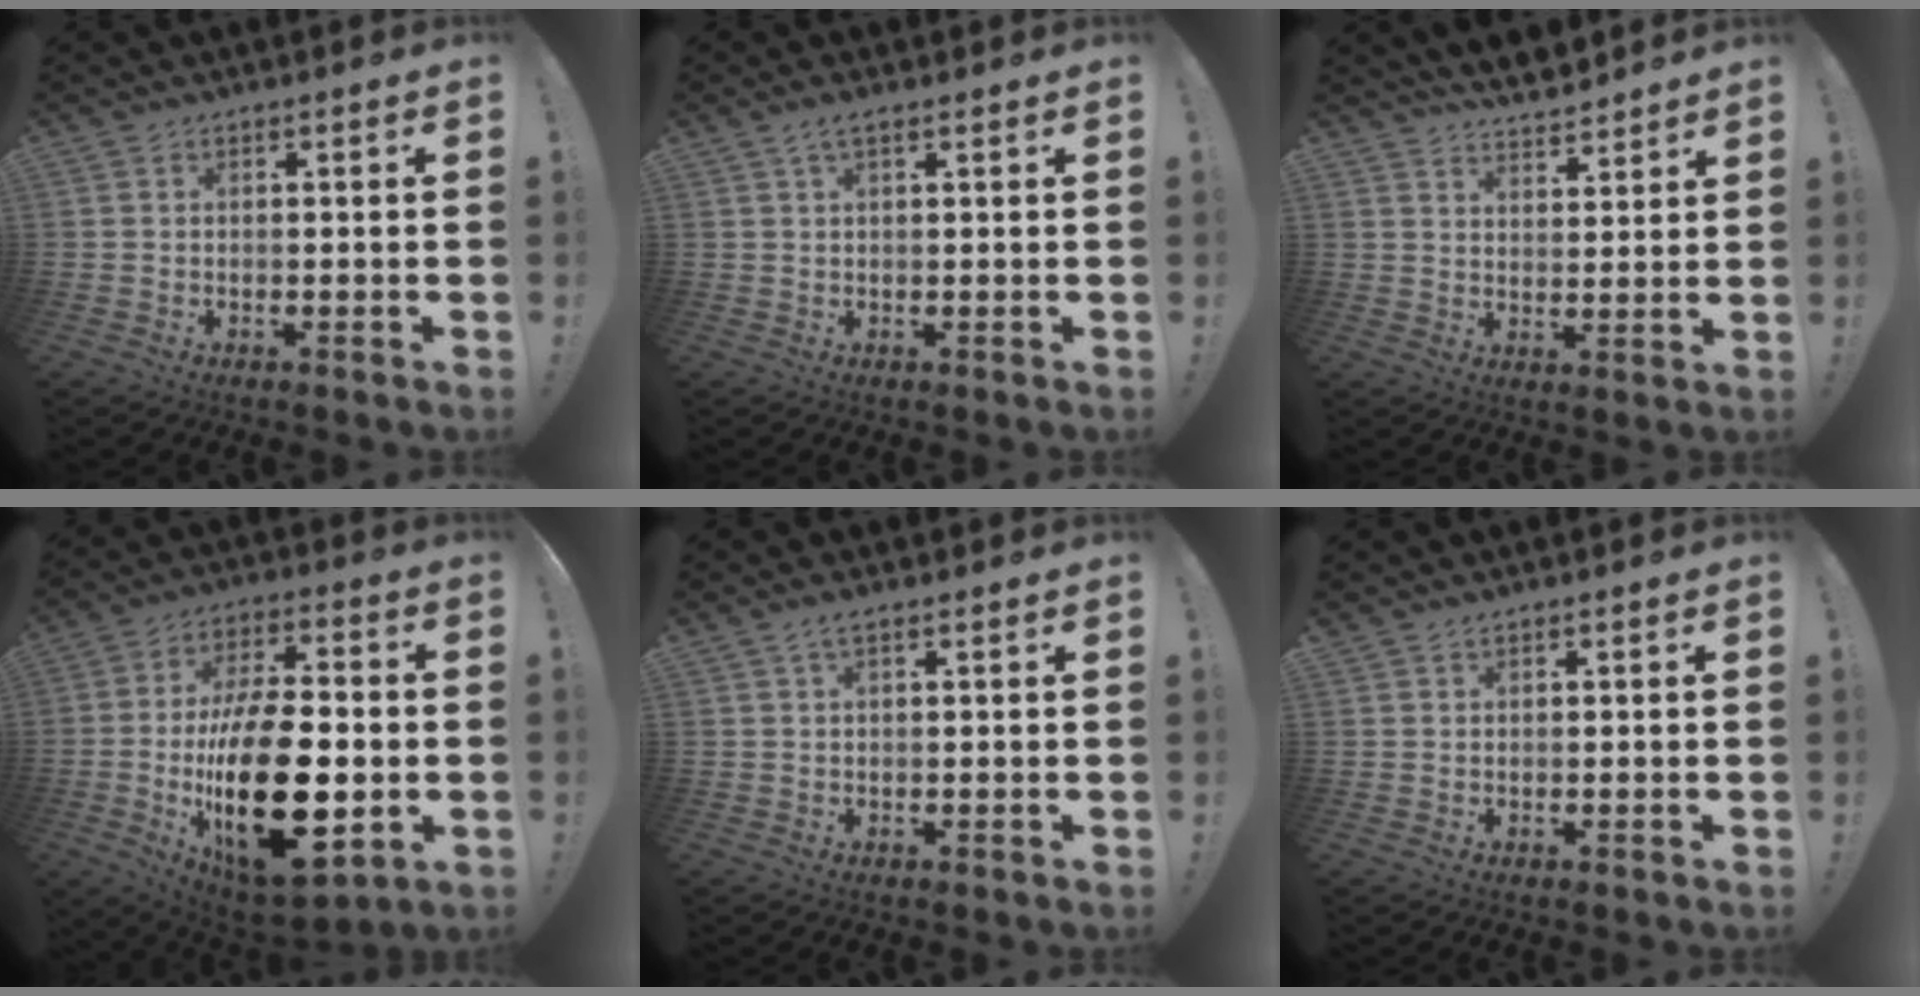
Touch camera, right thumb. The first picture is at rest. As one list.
[{"total": 2.5, "force": [1.5, 0.4, 2.0], "torque": [-0.036, -0.001, 0.025]}, {"total": 6.5, "force": [6.0, 1.5, 2.1], "torque": [-0.029, -0.047, 0.107]}, {"total": 29.2, "force": [-4.5, 14.9, 24.7], "torque": [-0.442, 0.014, -0.057]}, {"total": 2.1, "force": [1.3, 0.3, 1.6], "torque": [-0.028, -0.001, 0.023]}, {"total": 1.0, "force": [0.9, 0.3, 0.3], "torque": [-0.001, -0.003, 0.016]}]